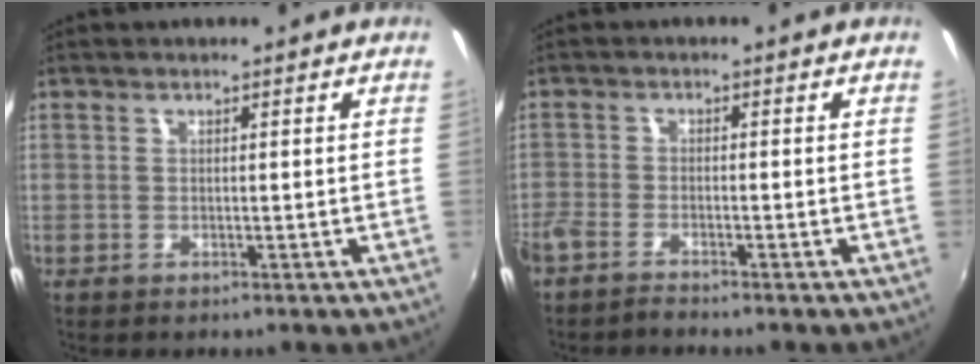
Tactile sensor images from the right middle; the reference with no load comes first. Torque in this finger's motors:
{"motor_torque": [1.10, -1.04, 0.64, 0.21]}